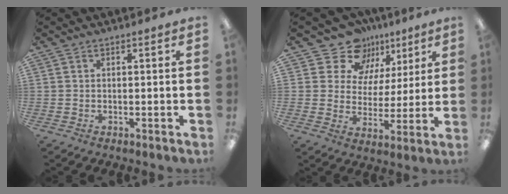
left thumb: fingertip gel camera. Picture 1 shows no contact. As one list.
[{"total": 13.6, "force": [8.9, 9.8, 2.9], "torque": [-0.059, -0.062, 0.171]}]